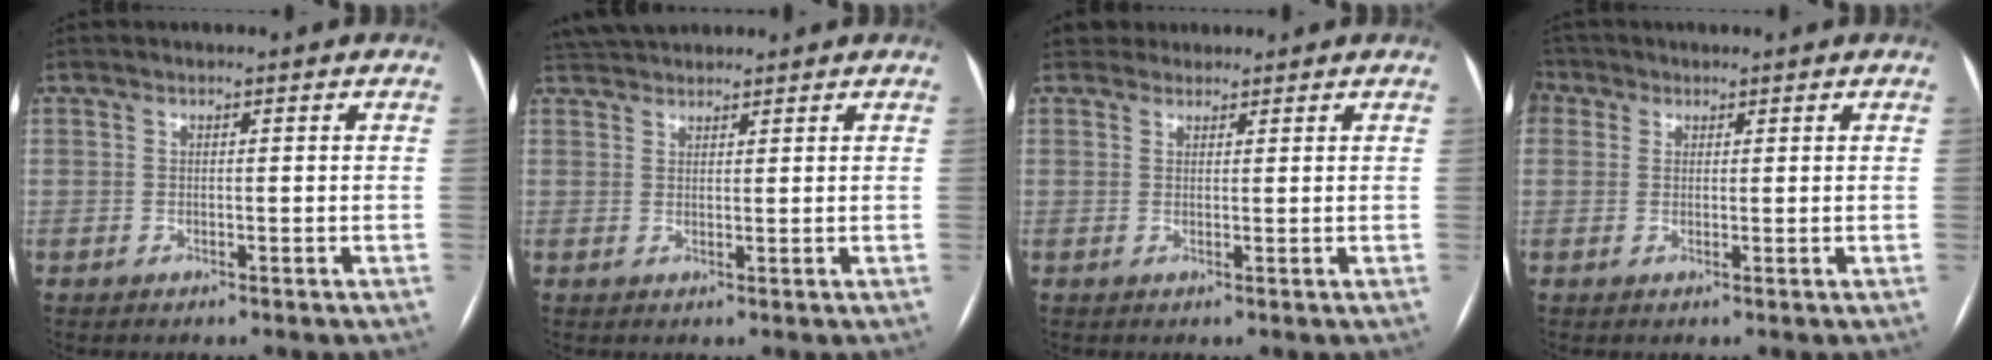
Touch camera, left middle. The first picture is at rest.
{"total": 5.6, "force": [5.1, 1.5, 1.7], "torque": [-0.030, 0.038, 0.091]}
{"total": 2.1, "force": [1.7, 1.1, -0.3], "torque": [0.009, 0.014, 0.024]}
{"total": 3.8, "force": [1.8, 3.2, 1.1], "torque": [-0.025, 0.018, 0.035]}